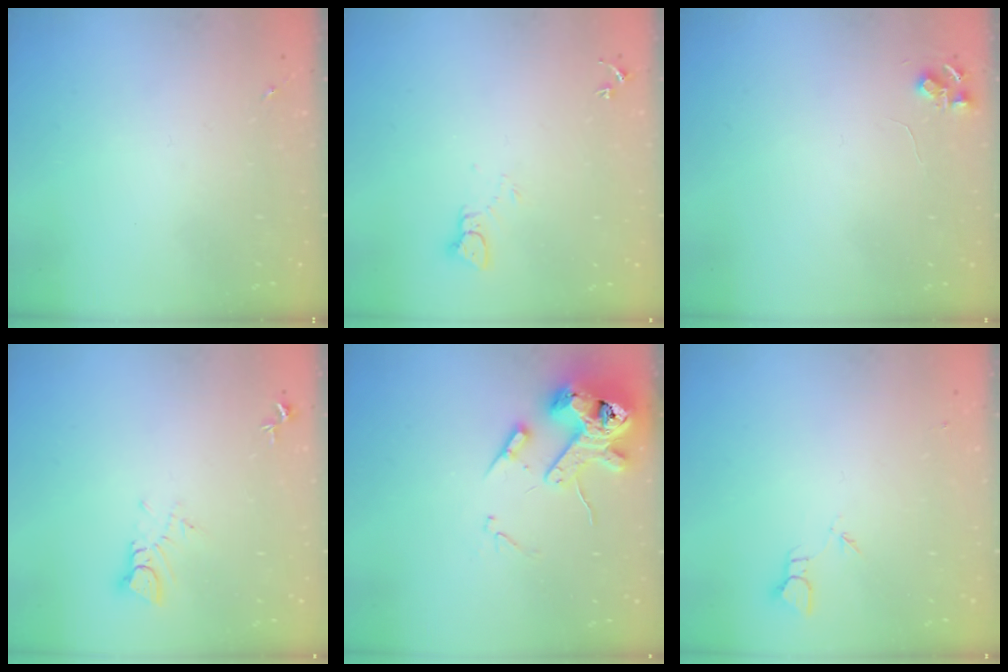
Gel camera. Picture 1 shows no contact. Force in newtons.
{"total": 3.1, "press": 3.1, "slide": 0.2}
{"total": 5.8, "press": 5.8, "slide": 0.8}
{"total": 4.2, "press": 4.2, "slide": 0.5}
{"total": 15.6, "press": 15.4, "slide": 2.3}
{"total": 2.4, "press": 2.4, "slide": 0.2}